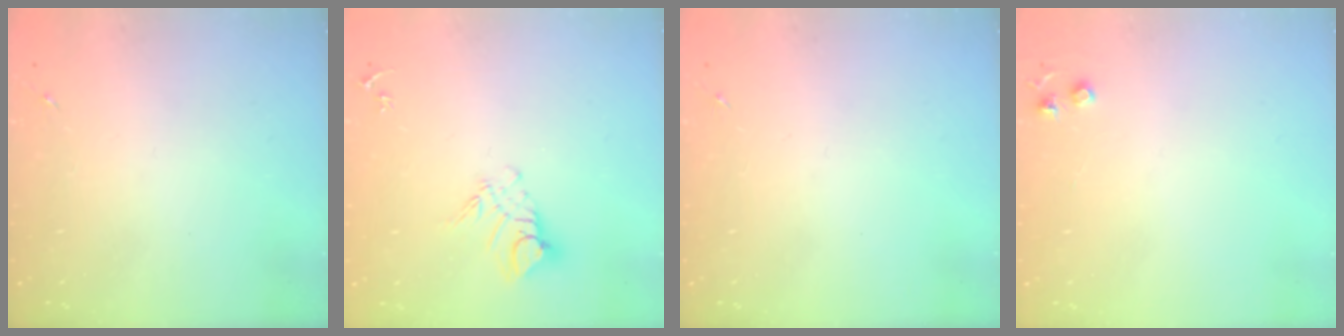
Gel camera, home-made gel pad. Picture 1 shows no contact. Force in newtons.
{"total": 9.1, "press": 9.1, "slide": 0.9}
{"total": 0.0}
{"total": 4.2, "press": 4.1, "slide": 0.7}